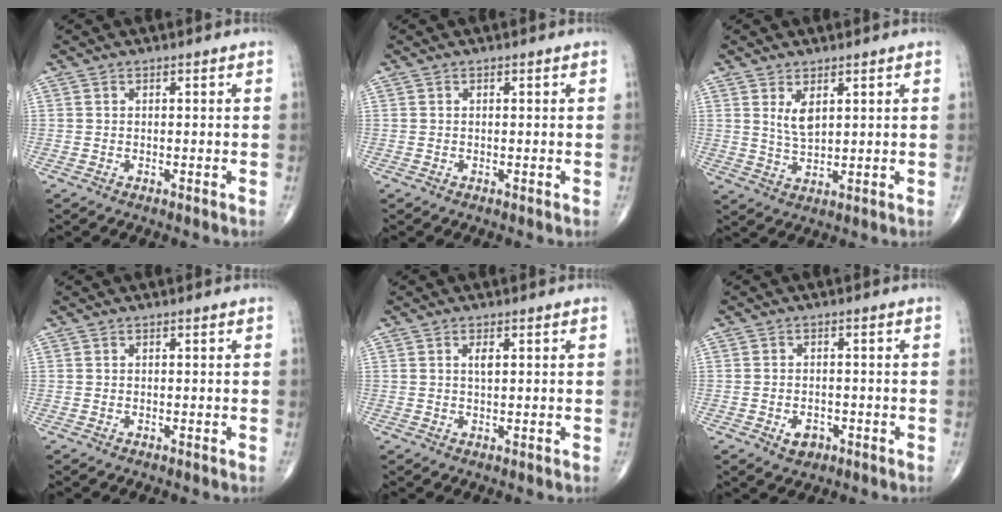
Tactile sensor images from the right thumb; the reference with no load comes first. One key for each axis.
{"total": 0.0}
{"total": 4.3, "fx": 1.8, "fy": 1.9, "fz": 3.4, "tx": -0.057, "ty": -0.017, "tz": 0.041}
{"total": 0.0}
{"total": 1.8, "fx": 0.6, "fy": 0.6, "fz": 1.5, "tx": -0.028, "ty": -0.001, "tz": 0.011}
{"total": 3.2, "fx": -1.4, "fy": 2.3, "fz": 1.8, "tx": -0.019, "ty": 0.005, "tz": -0.018}